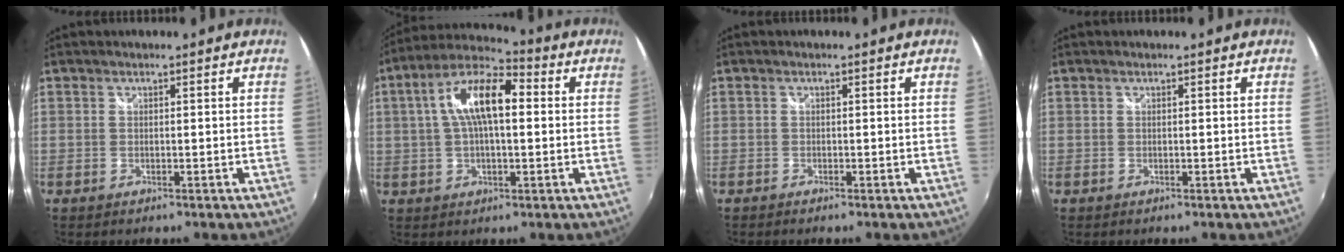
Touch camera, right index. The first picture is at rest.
{"total": 12.9, "force": [1.9, 5.3, 11.6], "torque": [-0.217, 0.027, 0.026]}
{"total": 0.6, "force": [-0.5, 0.2, 0.2], "torque": [-0.007, -0.003, -0.012]}
{"total": 0.0}